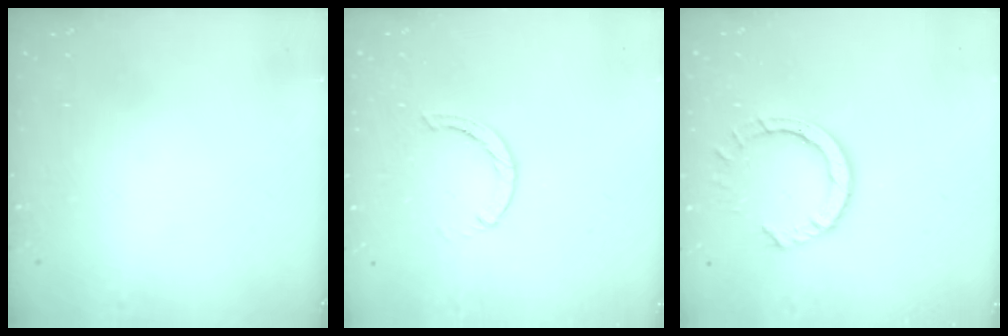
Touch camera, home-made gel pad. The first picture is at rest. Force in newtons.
{"total": 1.0, "press": 0.9, "slide": 0.3}
{"total": 8.9, "press": 8.8, "slide": 0.8}